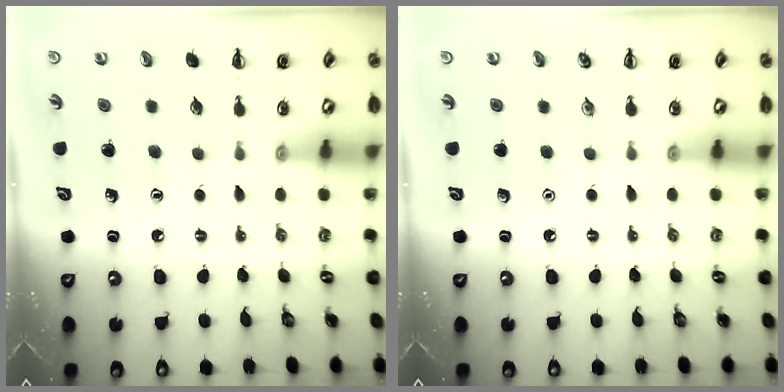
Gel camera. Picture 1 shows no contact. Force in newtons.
{"total": 0.0}